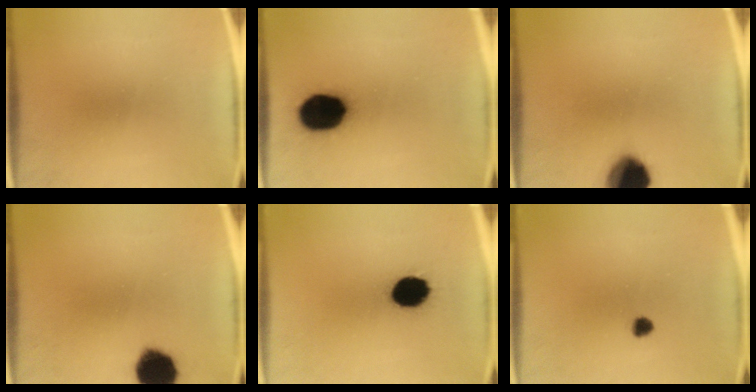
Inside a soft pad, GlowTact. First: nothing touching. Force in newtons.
{"total": 17.2}
{"total": 14.6}
{"total": 11.8}
{"total": 11.7}
{"total": 1.9}